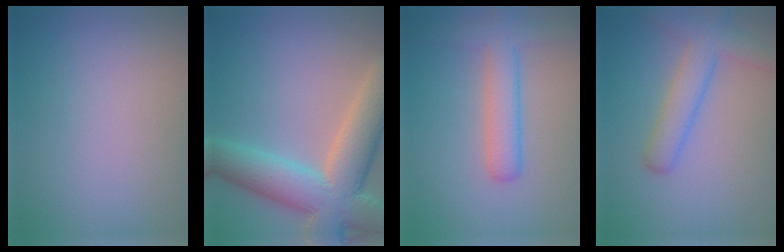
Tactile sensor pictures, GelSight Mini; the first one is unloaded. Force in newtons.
{"total": 10.8, "press": 10.8, "slide": 0.5}
{"total": 4.2, "press": 4.2, "slide": 0.1}
{"total": 4.3, "press": 4.3, "slide": 0.2}